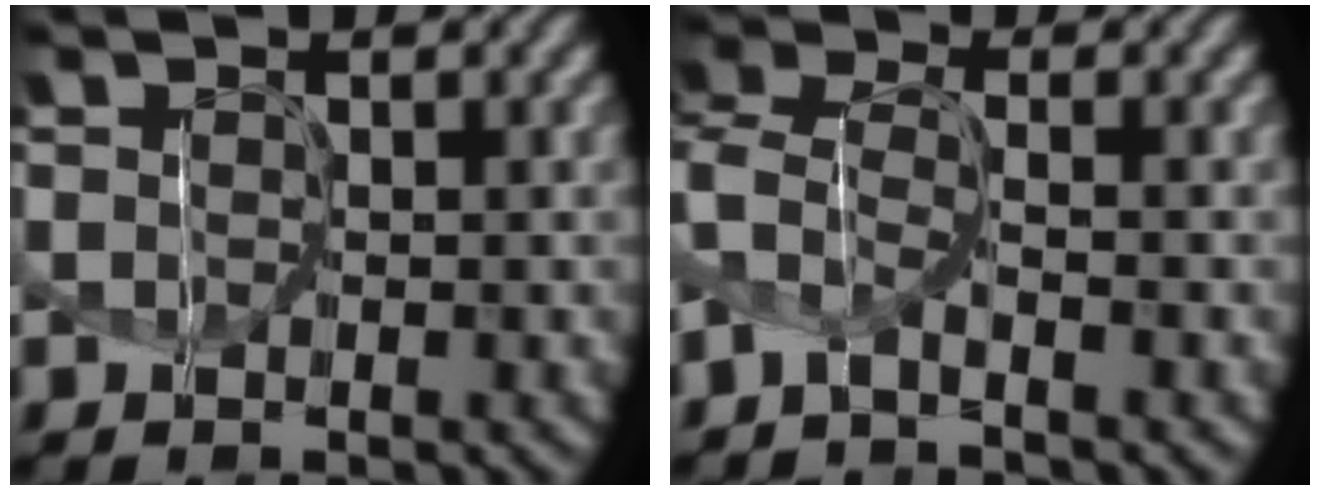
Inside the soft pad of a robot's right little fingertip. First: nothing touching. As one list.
[{"total": 2.8, "force": [-1.7, 0.6, 2.1], "torque": [-0.063, 0.000, -0.035]}]